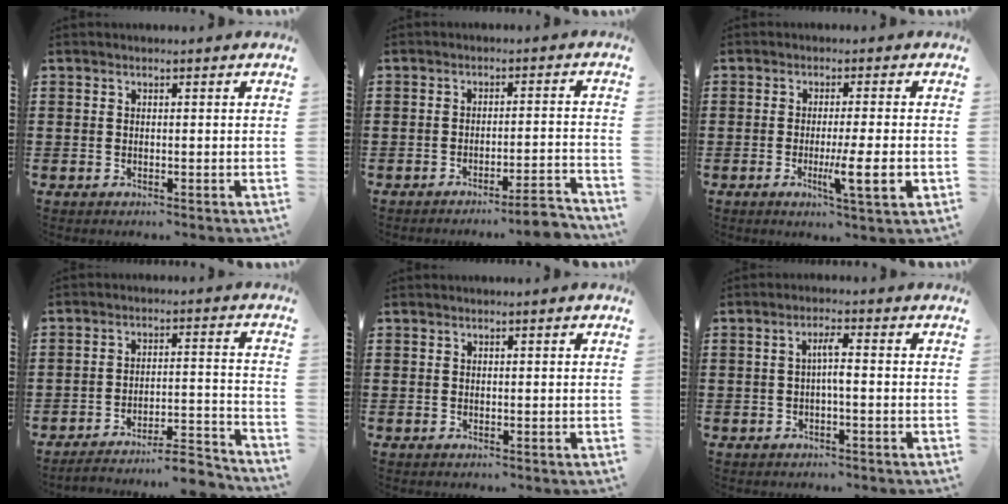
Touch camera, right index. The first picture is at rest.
{"total": 4.2, "force": [-3.7, -0.3, 2.1], "torque": [-0.034, -0.012, -0.069]}
{"total": 7.0, "force": [-1.8, 0.3, 6.7], "torque": [-0.115, -0.018, -0.029]}
{"total": 6.0, "force": [-5.7, 0.5, 1.8], "torque": [-0.027, 0.001, -0.109]}
{"total": 0.0}
{"total": 2.7, "force": [-0.5, 0.4, 2.7], "torque": [-0.050, 0.003, -0.011]}